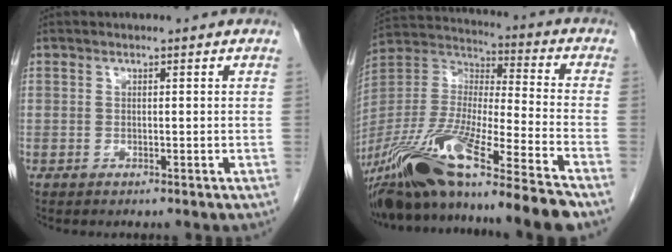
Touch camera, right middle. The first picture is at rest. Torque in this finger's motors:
{"motor_torque": [1.09, -1.04, 0.85, 0.21]}